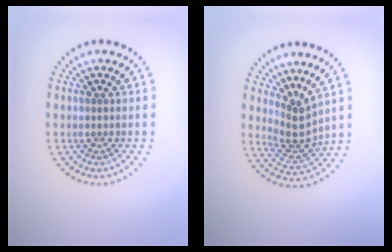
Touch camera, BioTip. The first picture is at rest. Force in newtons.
{"total": 2.8, "press": 2.0, "slide": 2.0}